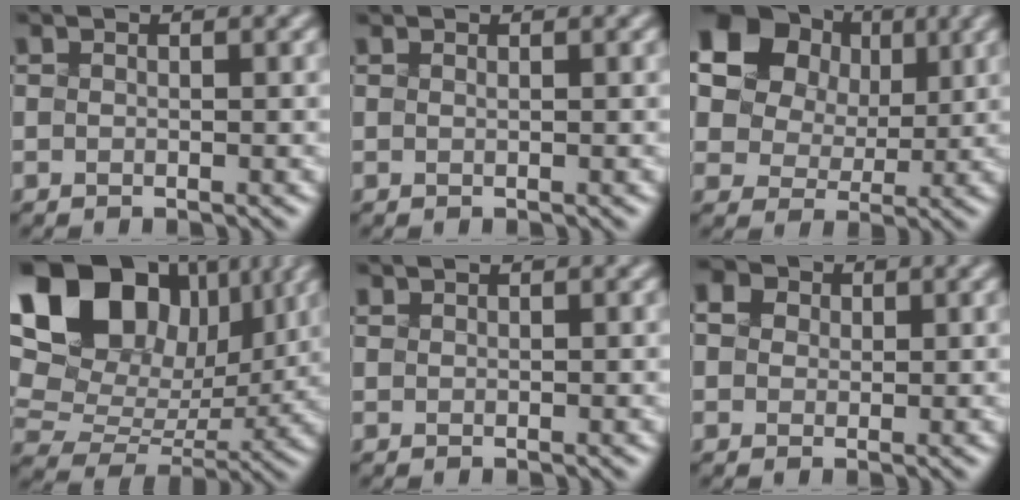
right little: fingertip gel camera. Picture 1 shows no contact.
{"total": 0.0}
{"total": 13.8, "force": [6.2, 10.6, 6.4], "torque": [-0.170, 0.031, 0.144]}
{"total": 17.1, "force": [7.2, 11.6, 10.2], "torque": [-0.208, 0.054, 0.133]}
{"total": 0.0}
{"total": 9.3, "force": [4.3, 6.8, 4.7], "torque": [-0.095, 0.042, 0.047]}